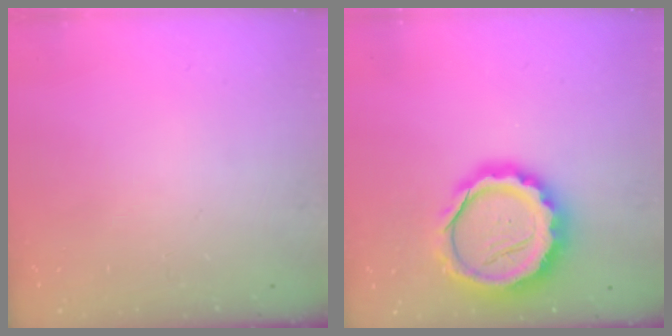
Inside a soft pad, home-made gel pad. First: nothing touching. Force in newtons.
{"total": 18.3, "press": 18.0, "slide": 3.6}